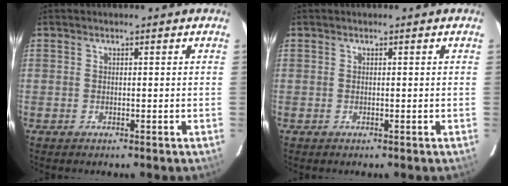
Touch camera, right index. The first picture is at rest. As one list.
[{"total": 0.0}]